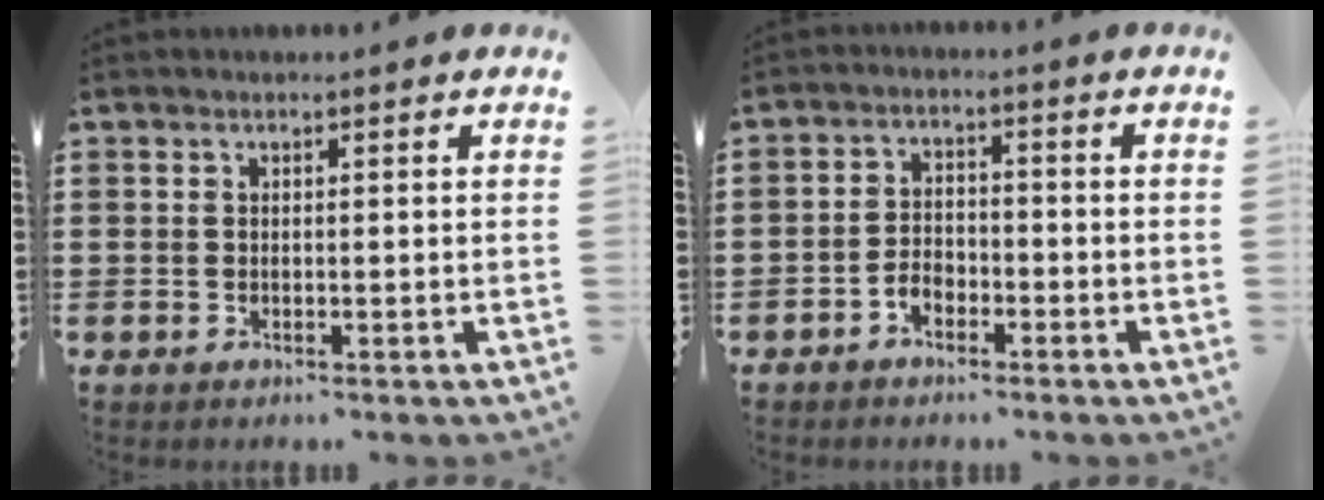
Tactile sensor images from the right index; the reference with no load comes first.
{"total": 2.8, "force": [-2.0, 1.6, 1.3], "torque": [-0.036, 0.000, -0.043]}